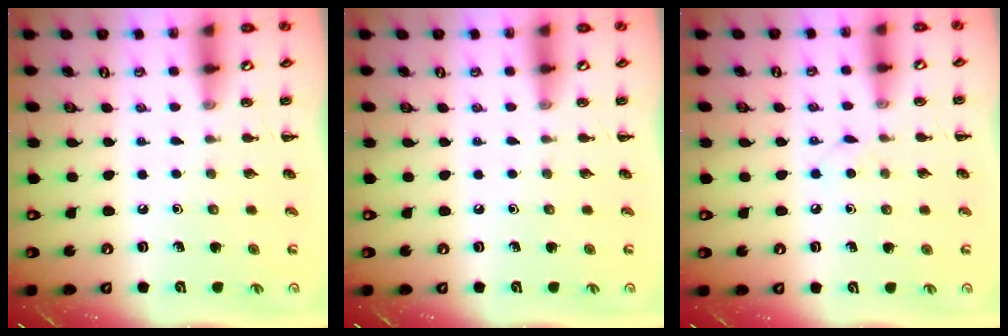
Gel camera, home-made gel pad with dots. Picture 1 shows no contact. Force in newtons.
{"total": 0.0}
{"total": 2.9, "press": 2.8, "slide": 1.0}